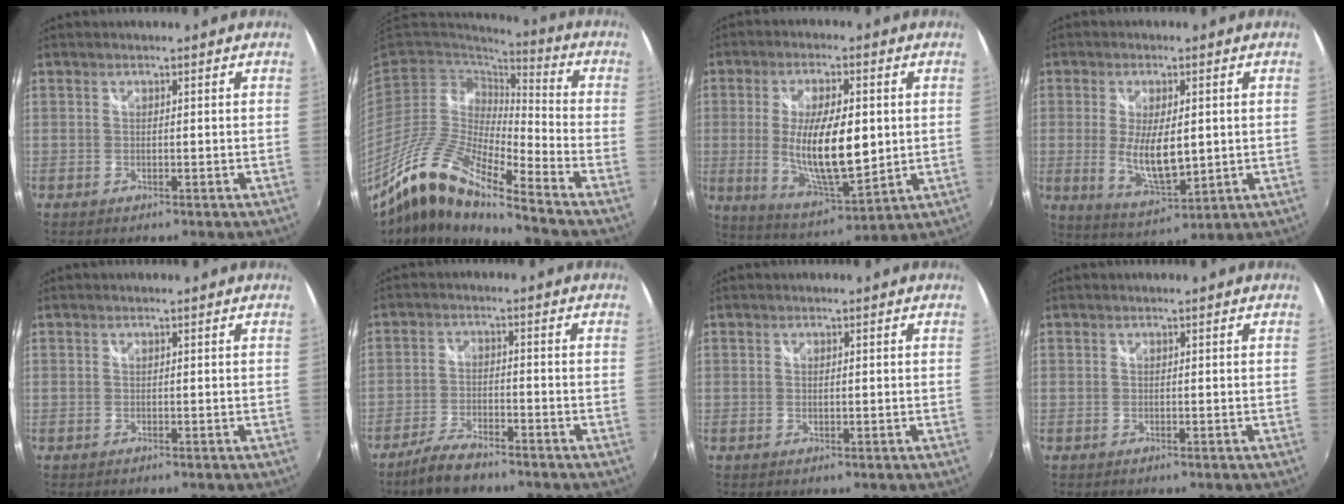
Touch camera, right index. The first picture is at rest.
{"total": 15.2, "force": [-11.0, 2.3, 10.3], "torque": [-0.187, -0.014, -0.222]}
{"total": 15.4, "force": [-0.1, 5.3, 14.4], "torque": [-0.263, -0.019, 0.011]}
{"total": 10.0, "force": [-0.3, 4.0, 9.2], "torque": [-0.173, -0.018, 0.006]}
{"total": 0.0}
{"total": 6.5, "force": [-5.4, 1.5, 3.3], "torque": [-0.086, -0.006, -0.100]}
{"total": 0.9, "force": [0.2, 0.4, 0.7], "torque": [-0.011, -0.001, 0.004]}
{"total": 0.0}